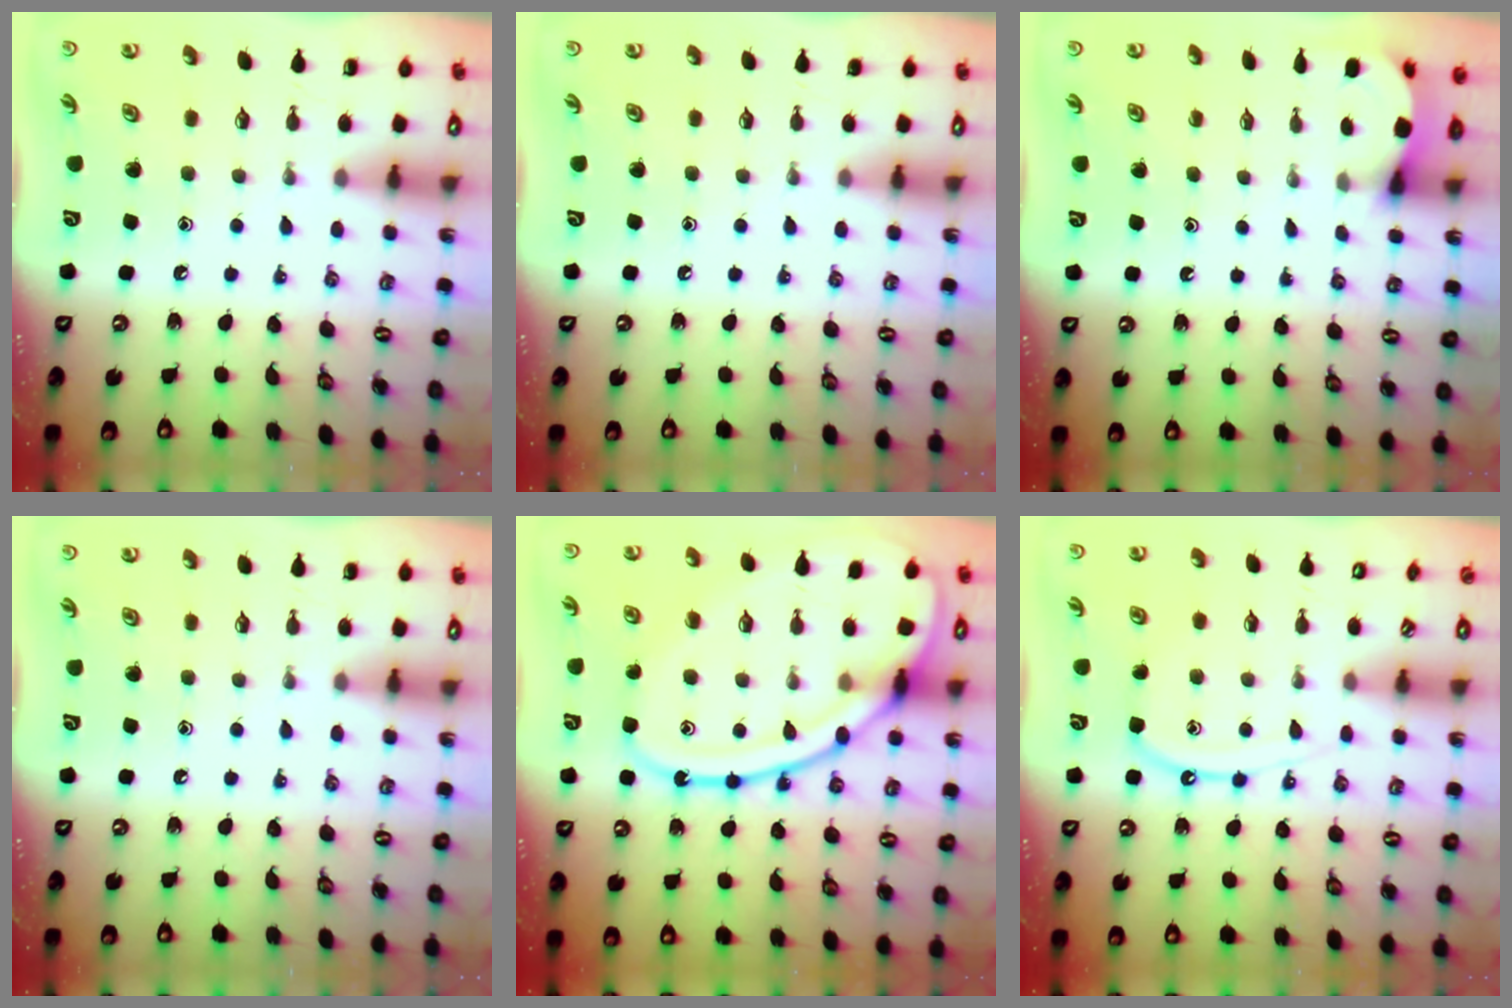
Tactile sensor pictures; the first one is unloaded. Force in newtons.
{"total": 0.0}
{"total": 2.9, "press": 2.9, "slide": 0.3}
{"total": 0.0}
{"total": 20.6, "press": 20.5, "slide": 2.0}
{"total": 10.3, "press": 10.2, "slide": 0.8}